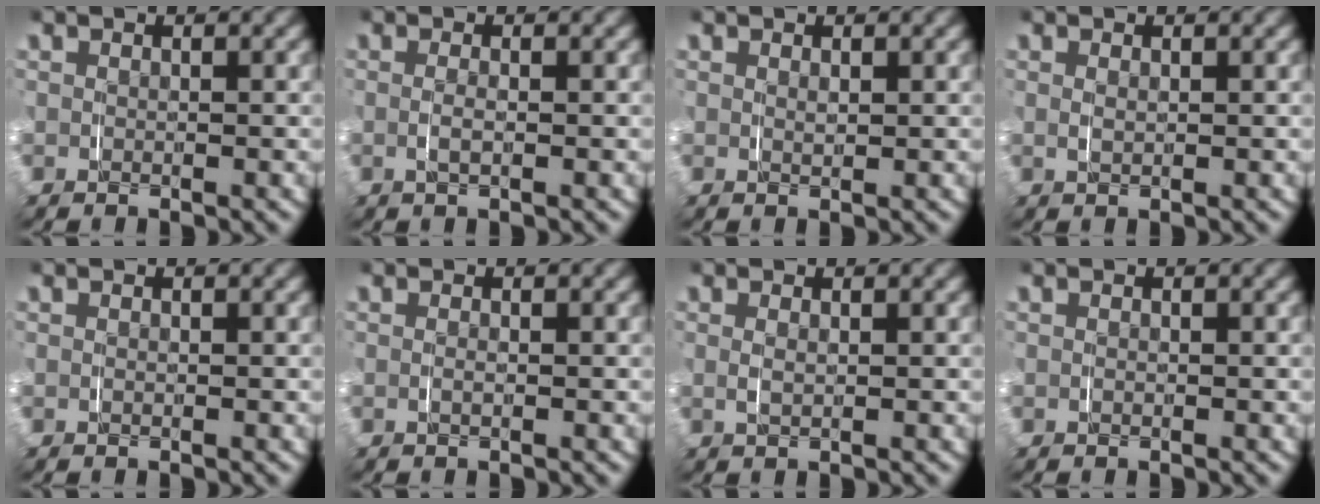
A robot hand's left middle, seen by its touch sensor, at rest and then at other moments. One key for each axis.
{"total": 1.7, "fx": 0.3, "fy": -1.6, "fz": -0.4, "tx": 0.020, "ty": 0.005, "tz": 0.007}
{"total": 1.1, "fx": 0.7, "fy": -0.7, "fz": -0.3, "tx": 0.015, "ty": 0.004, "tz": 0.013}
{"total": 1.8, "fx": 0.8, "fy": -1.5, "fz": -0.5, "tx": 0.023, "ty": 0.004, "tz": 0.016}
{"total": 0.0}
{"total": 0.9, "fx": 0.1, "fy": -0.9, "fz": -0.3, "tx": 0.012, "ty": 0.002, "tz": 0.002}
{"total": 2.1, "fx": 0.8, "fy": -1.9, "fz": -0.6, "tx": 0.026, "ty": 0.006, "tz": 0.017}
{"total": 0.0}